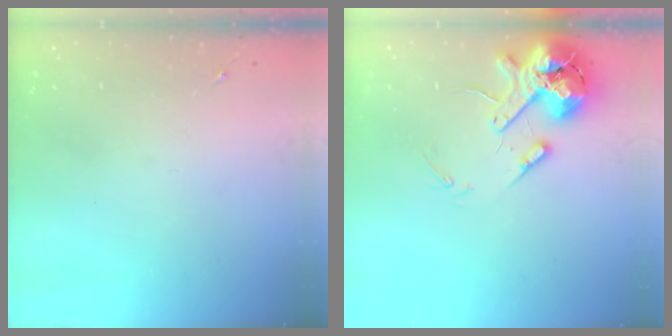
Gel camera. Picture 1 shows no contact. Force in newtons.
{"total": 14.0, "press": 13.8, "slide": 2.4}